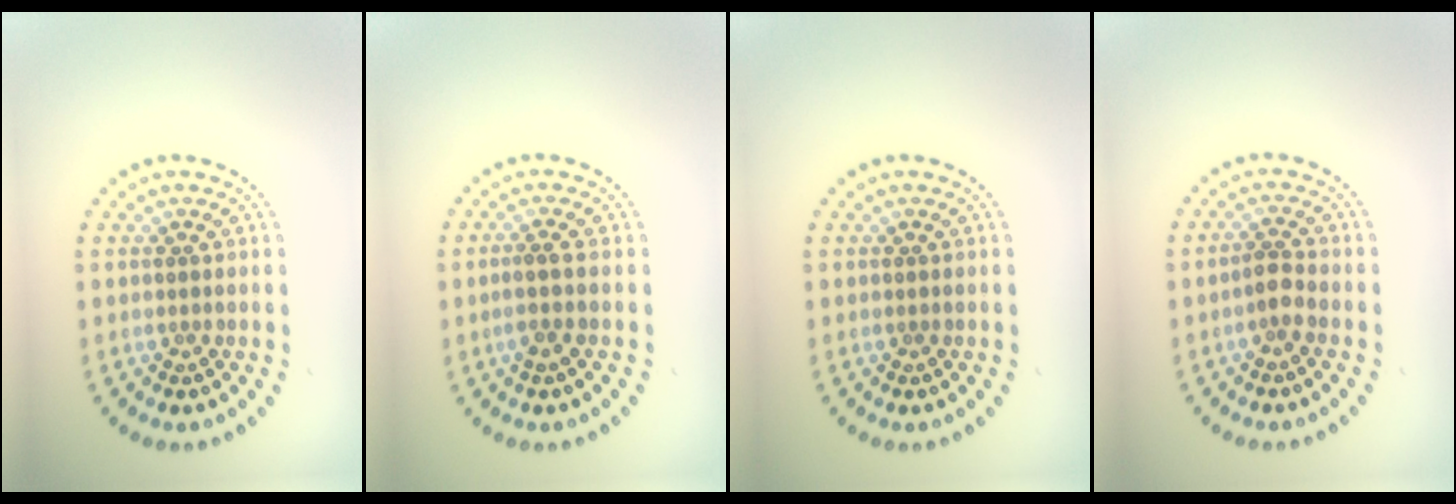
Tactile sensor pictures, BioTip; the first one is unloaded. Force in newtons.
{"total": 1.6, "press": 1.2, "slide": 1.0}
{"total": 0.0}
{"total": 1.8, "press": 1.5, "slide": 0.9}